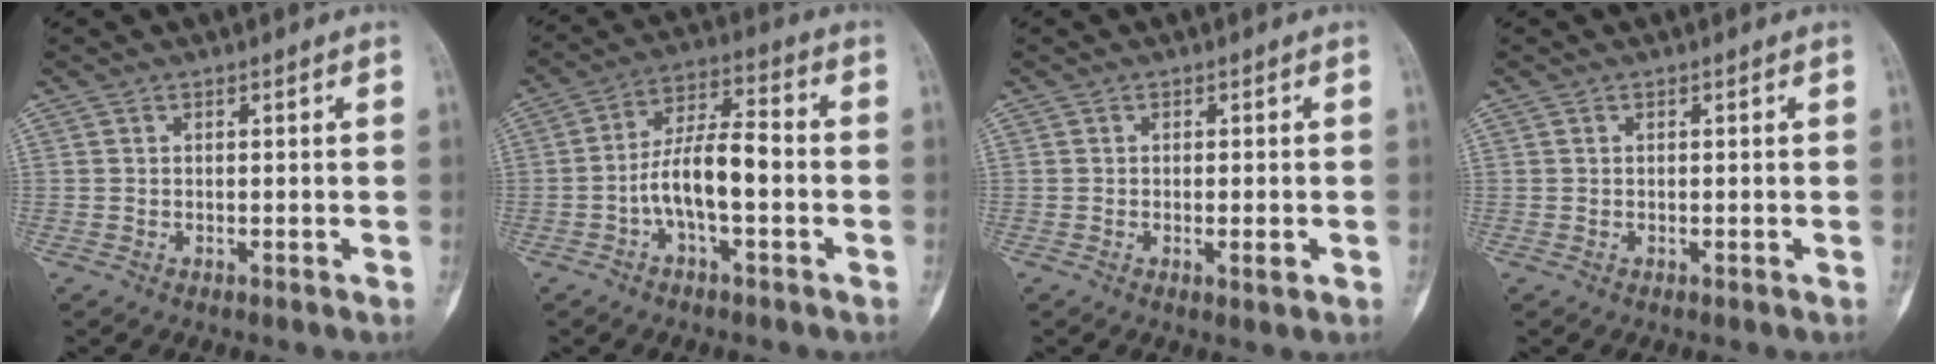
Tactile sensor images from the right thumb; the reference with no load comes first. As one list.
[{"total": 10.5, "force": [-2.4, 4.1, 9.4], "torque": [-0.171, 0.043, -0.048]}, {"total": 2.3, "force": [-0.6, 0.7, 2.1], "torque": [-0.035, -0.004, -0.007]}, {"total": 0.0}]